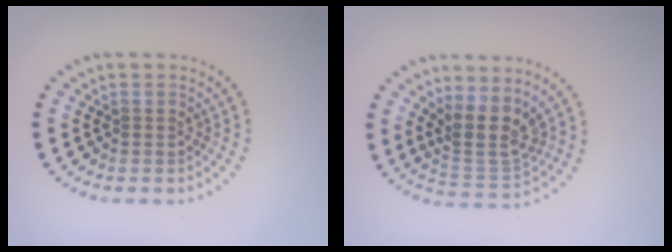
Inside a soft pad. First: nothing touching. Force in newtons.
{"total": 3.9, "press": 3.0, "slide": 2.4}